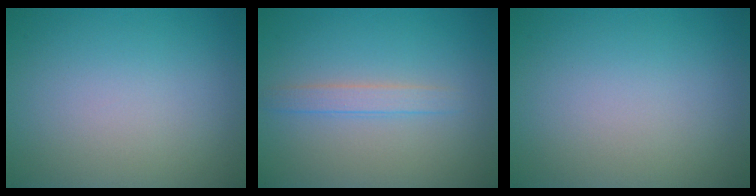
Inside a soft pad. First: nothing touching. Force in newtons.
{"total": 1.7, "press": 1.7, "slide": 0.1}
{"total": 0.0}